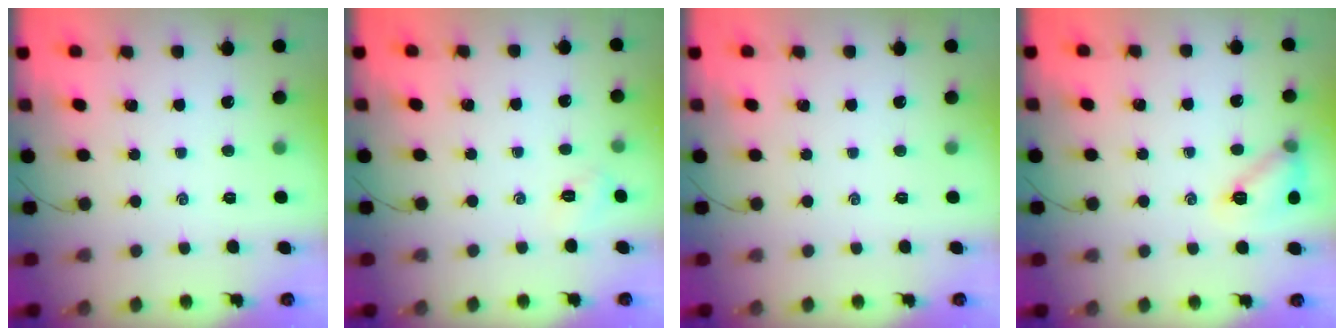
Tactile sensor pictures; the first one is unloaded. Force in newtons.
{"total": 3.1, "press": 3.0, "slide": 0.9}
{"total": 0.0}
{"total": 10.9, "press": 10.9, "slide": 0.6}